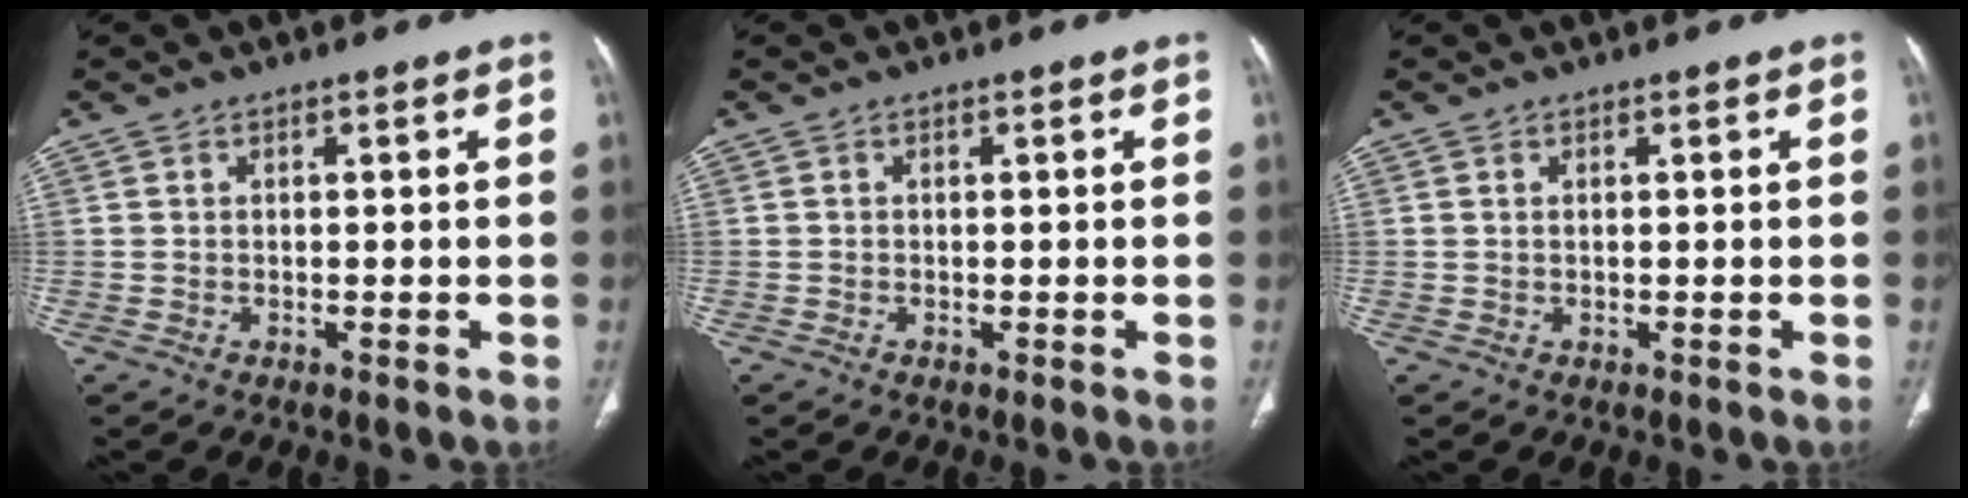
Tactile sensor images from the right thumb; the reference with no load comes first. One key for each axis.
{"total": 0.0}
{"total": 0.0}